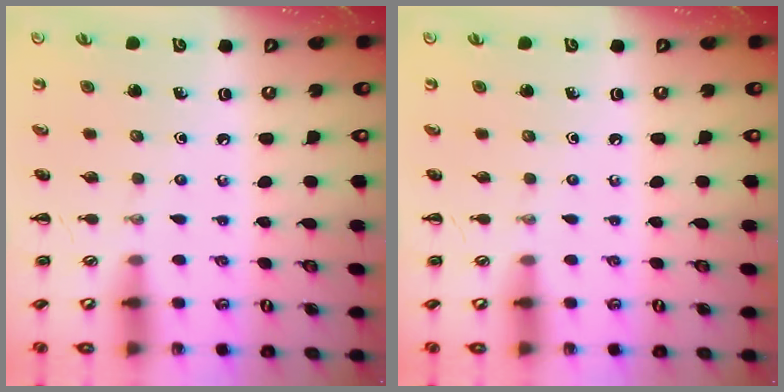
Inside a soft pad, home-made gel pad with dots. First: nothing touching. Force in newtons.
{"total": 0.0}